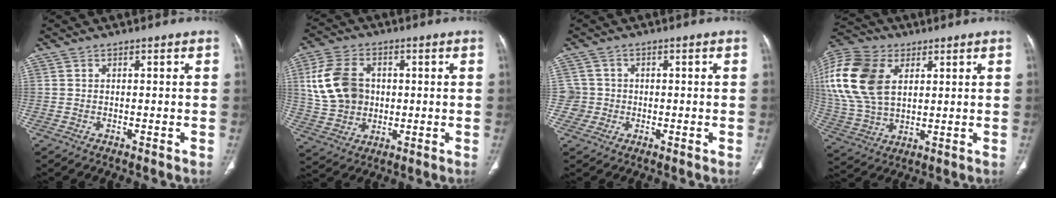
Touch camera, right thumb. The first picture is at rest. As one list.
[{"total": 13.6, "force": [2.0, 10.5, 8.3], "torque": [-0.149, 0.005, 0.044]}, {"total": 3.4, "force": [-0.4, 3.3, -0.4], "torque": [0.030, 0.011, -0.012]}, {"total": 25.2, "force": [7.5, 16.8, 17.1], "torque": [-0.407, 0.015, 0.149]}]